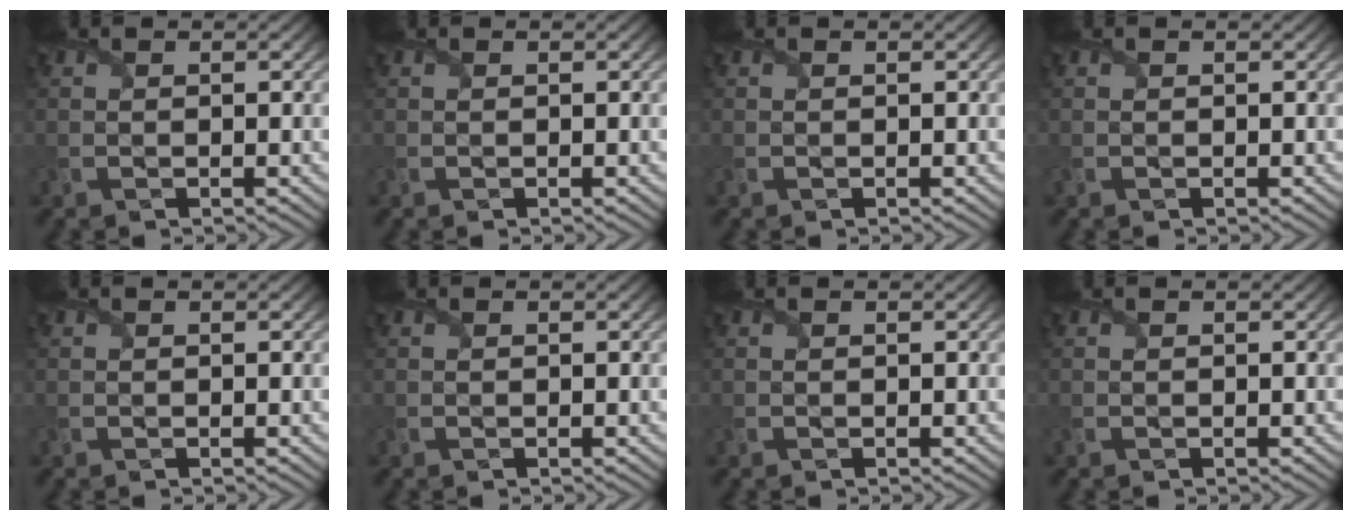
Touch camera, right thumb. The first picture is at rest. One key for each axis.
{"total": 0.0}
{"total": 0.0}
{"total": 0.0}
{"total": 0.0}
{"total": 0.0}
{"total": 0.0}
{"total": 0.0}